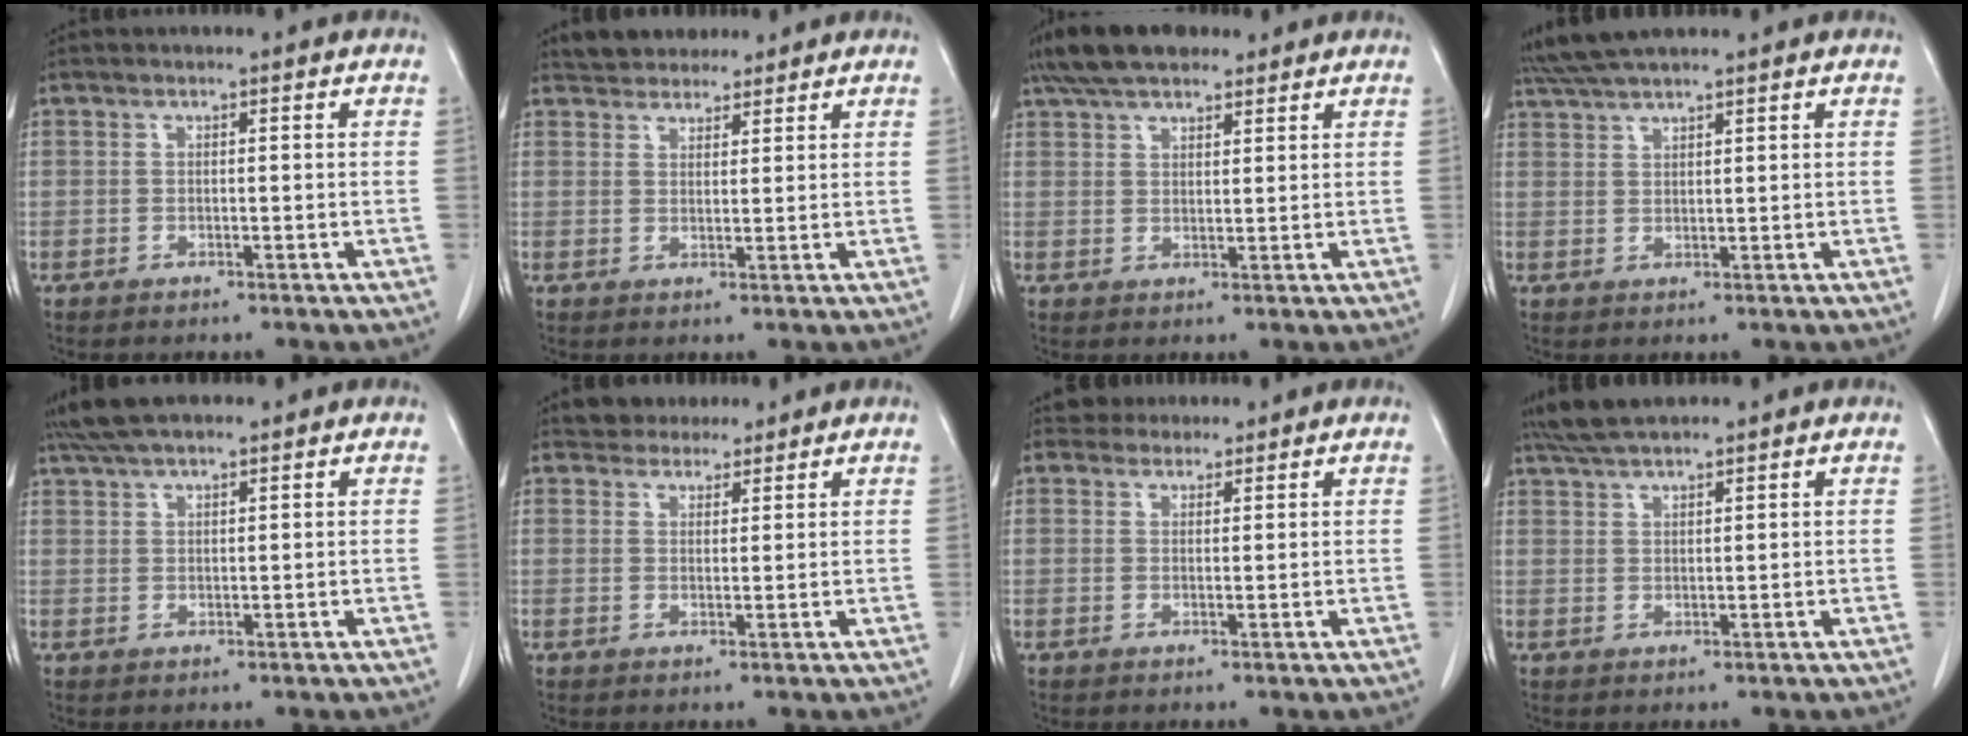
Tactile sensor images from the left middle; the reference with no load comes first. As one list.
[{"total": 5.4, "force": [4.8, 2.2, 1.0], "torque": [-0.010, 0.020, 0.080]}, {"total": 9.4, "force": [7.6, 3.5, 4.4], "torque": [-0.075, 0.031, 0.133]}, {"total": 6.3, "force": [5.6, 0.2, 2.8], "torque": [-0.053, 0.032, 0.105]}, {"total": 5.9, "force": [5.1, 1.0, 2.9], "torque": [-0.054, 0.031, 0.094]}, {"total": 3.9, "force": [3.5, 1.6, 0.3], "torque": [-0.002, 0.014, 0.057]}, {"total": 2.7, "force": [2.5, 1.0, -0.4], "torque": [0.006, 0.015, 0.041]}, {"total": 5.6, "force": [5.0, 0.5, 2.4], "torque": [-0.050, 0.024, 0.096]}]